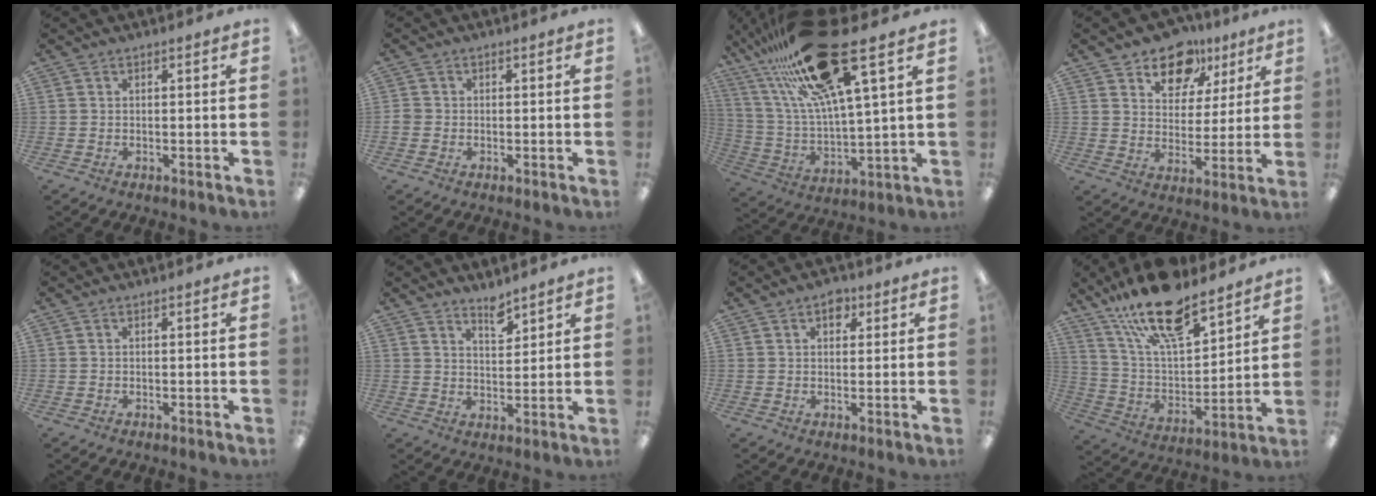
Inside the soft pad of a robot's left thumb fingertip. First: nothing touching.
{"total": 1.6, "force": [-0.6, 1.4, 0.4], "torque": [-0.006, 0.004, -0.013]}
{"total": 27.9, "force": [17.7, 7.3, 20.3], "torque": [-0.374, -0.079, 0.285]}
{"total": 12.0, "force": [8.4, 7.9, 3.5], "torque": [-0.049, -0.056, 0.154]}
{"total": 0.0}
{"total": 4.8, "force": [4.2, 1.5, 1.6], "torque": [-0.008, -0.035, 0.072]}
{"total": 3.8, "force": [2.0, 2.4, 2.2], "torque": [-0.015, -0.008, 0.029]}
{"total": 20.5, "force": [15.2, 7.1, 11.6], "torque": [-0.211, -0.085, 0.265]}